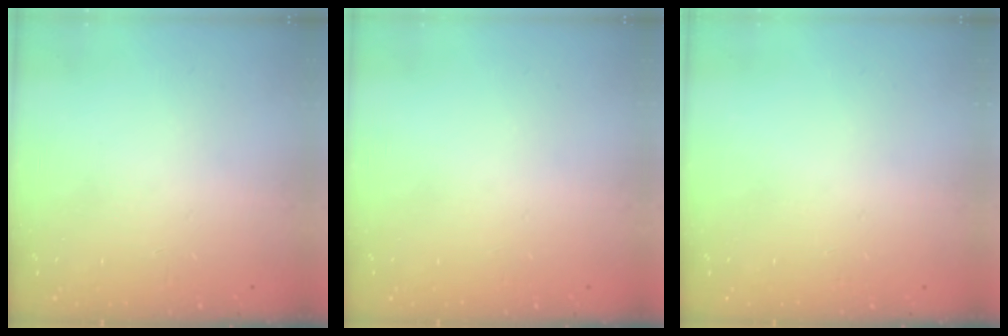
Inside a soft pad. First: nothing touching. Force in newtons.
{"total": 0.0}
{"total": 0.0}